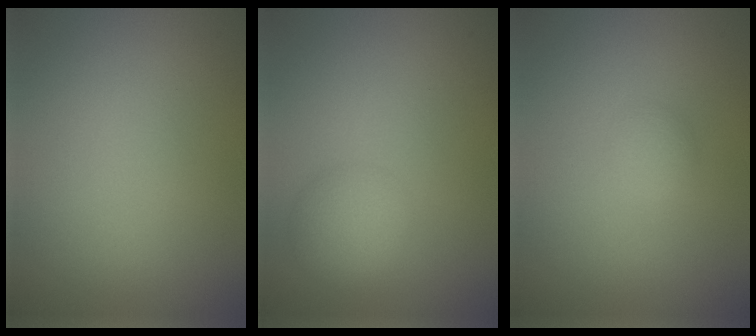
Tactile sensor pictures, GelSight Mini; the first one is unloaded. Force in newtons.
{"total": 2.8, "press": 2.8, "slide": 0.1}
{"total": 1.2, "press": 1.2, "slide": 0.1}